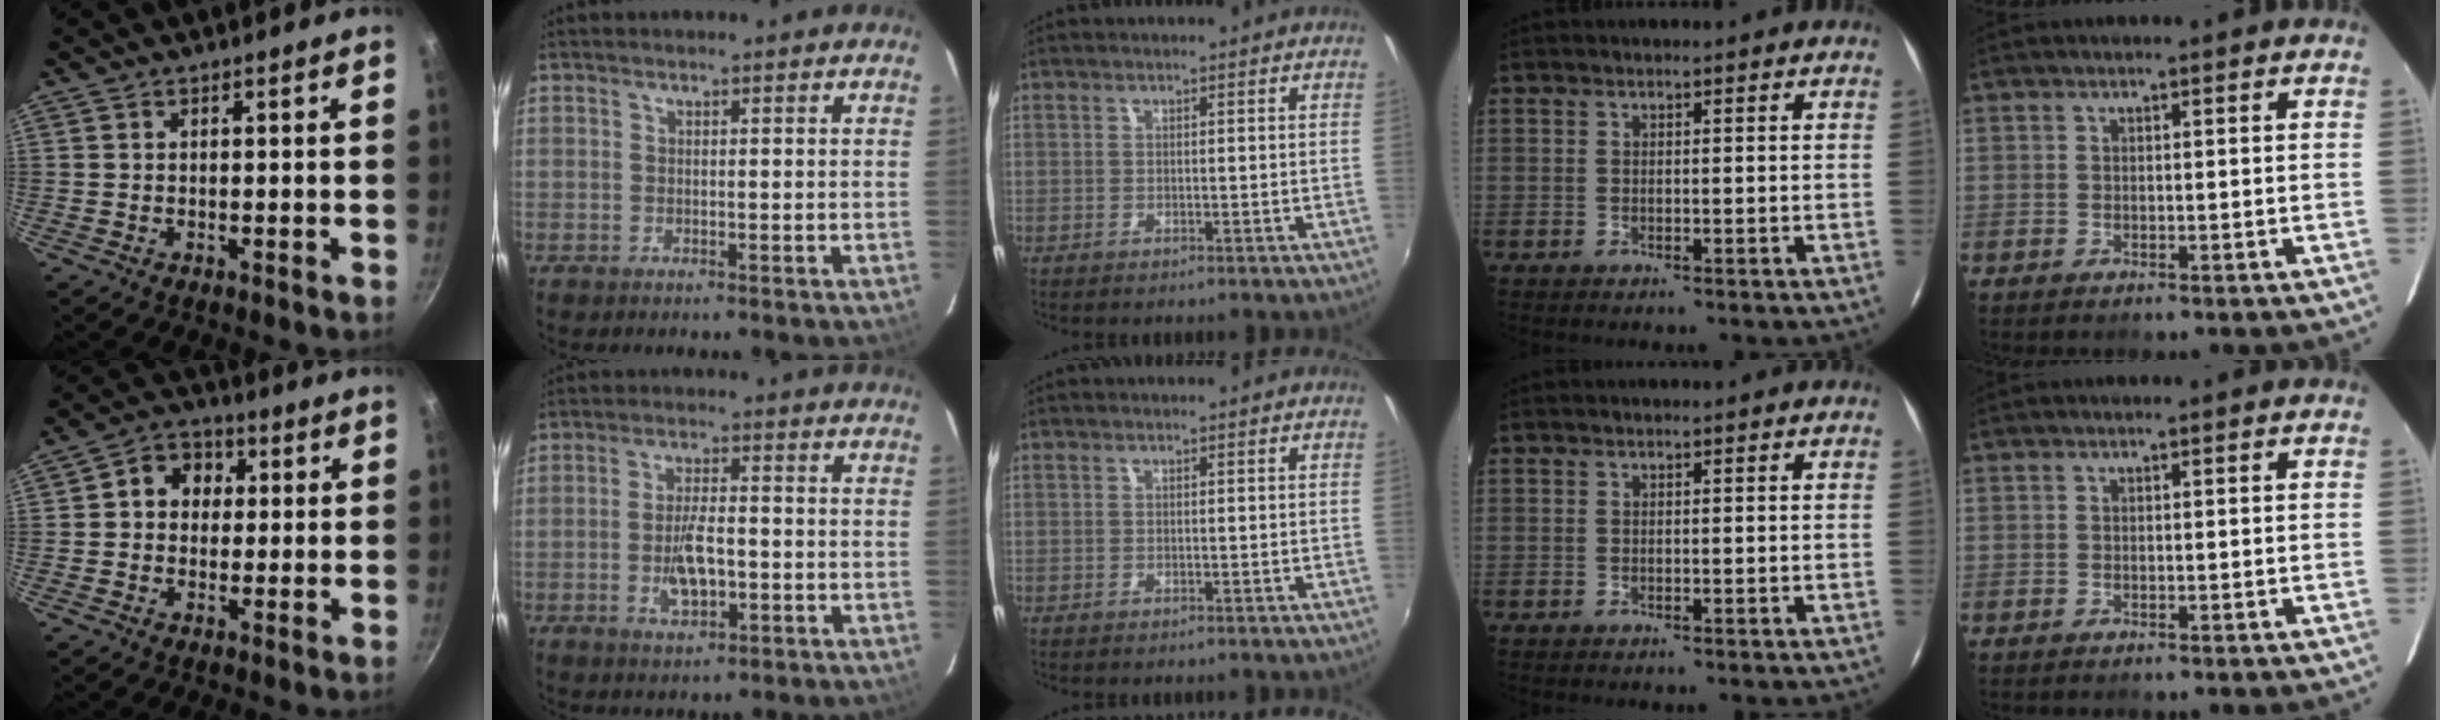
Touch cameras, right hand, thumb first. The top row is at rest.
{"thumb": {"total": 7.6, "force": [1.2, 6.5, 3.8], "torque": [-0.025, 0.013, 0.002]}, "index": {"total": 7.0, "force": [-1.9, 2.8, 6.1], "torque": [-0.121, -0.001, -0.029]}}